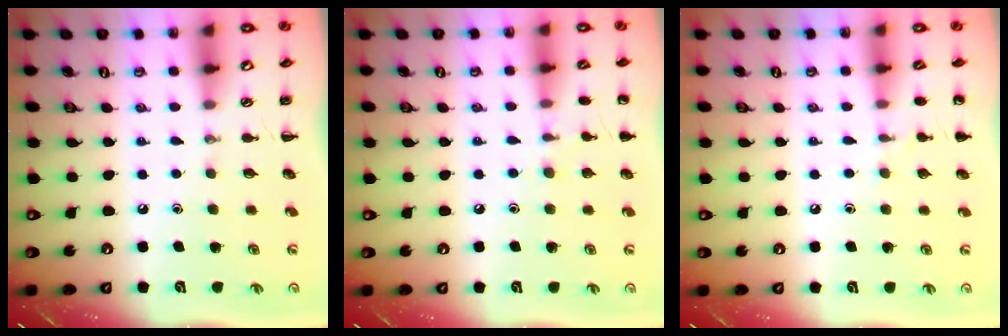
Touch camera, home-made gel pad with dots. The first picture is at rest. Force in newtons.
{"total": 6.3, "press": 6.1, "slide": 1.8}
{"total": 5.4, "press": 5.1, "slide": 1.6}